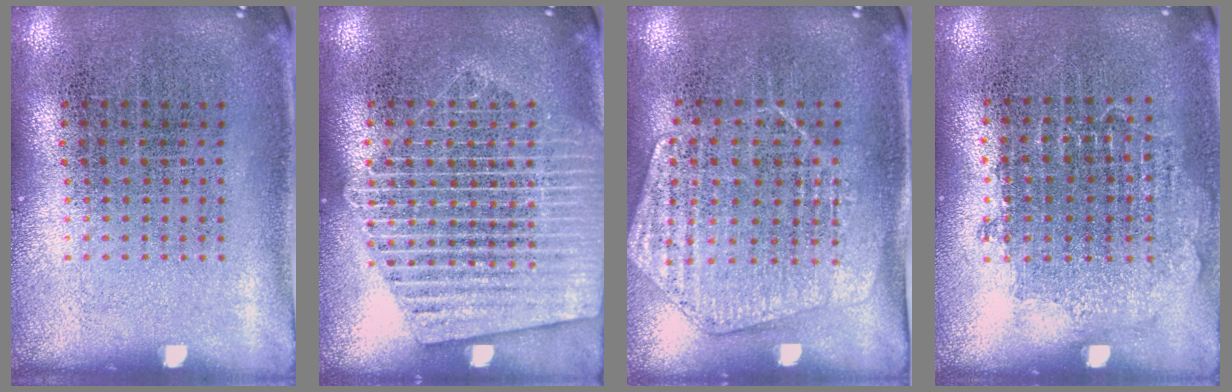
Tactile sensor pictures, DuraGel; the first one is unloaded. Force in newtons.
{"total": 2.1, "press": 2.1, "slide": 0.2}
{"total": 1.4, "press": 1.4, "slide": 0.2}
{"total": 0.8, "press": 0.8, "slide": 0.3}